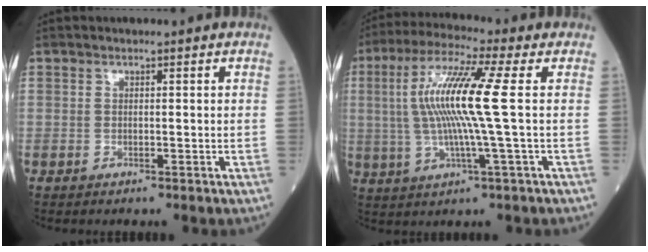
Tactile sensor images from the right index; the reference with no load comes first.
{"total": 12.6, "force": [1.3, -0.7, 12.5], "torque": [-0.260, 0.011, 0.021]}